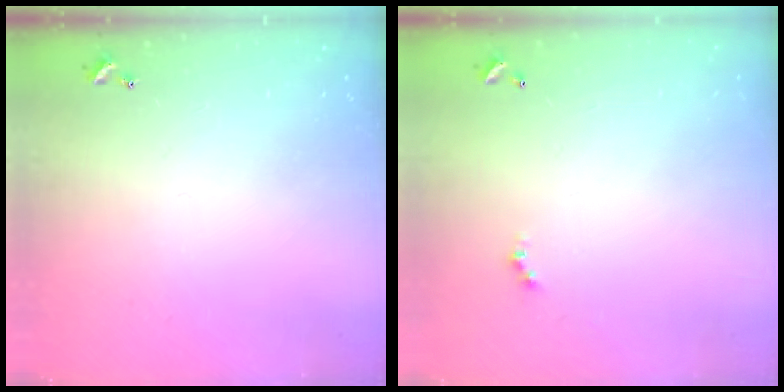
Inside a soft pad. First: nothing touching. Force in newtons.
{"total": 0.0}